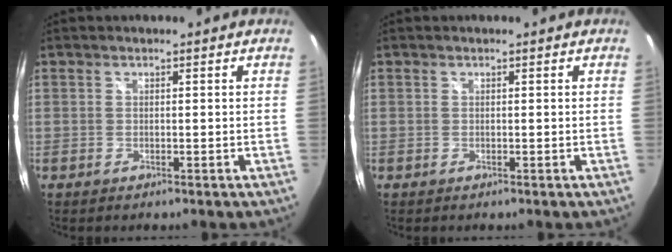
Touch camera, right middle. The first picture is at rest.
{"total": 0.0}